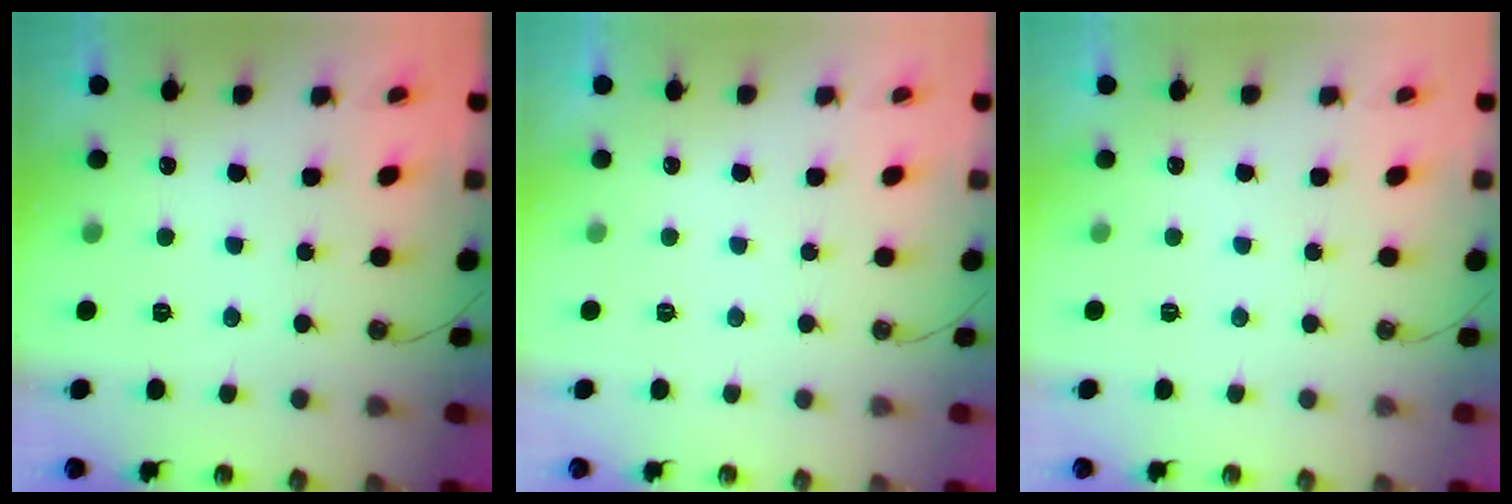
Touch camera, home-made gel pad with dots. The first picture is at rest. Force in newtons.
{"total": 0.0}
{"total": 0.0}